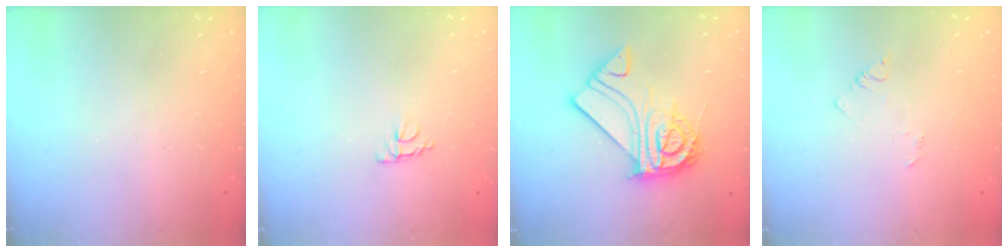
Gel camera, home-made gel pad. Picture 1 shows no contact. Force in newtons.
{"total": 4.1, "press": 4.0, "slide": 0.7}
{"total": 15.9, "press": 15.8, "slide": 0.7}
{"total": 2.9, "press": 2.9, "slide": 0.3}